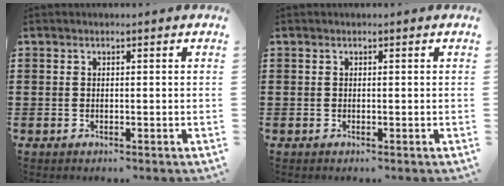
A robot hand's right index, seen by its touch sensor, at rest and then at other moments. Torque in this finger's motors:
{"motor_torque": [0.65, 0.59, 0.03, 0.02]}